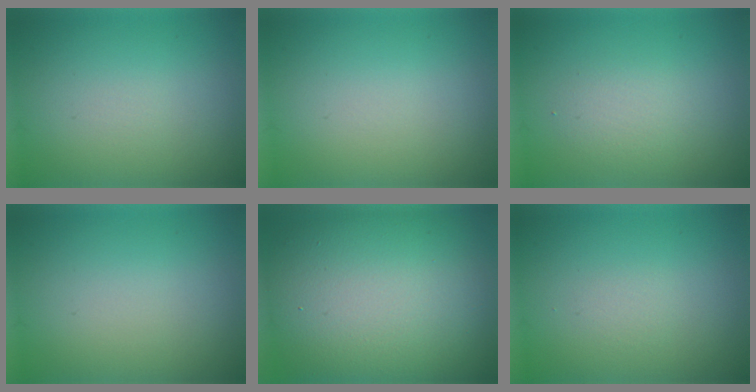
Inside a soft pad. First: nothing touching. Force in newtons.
{"total": 0.0}
{"total": 1.9, "press": 1.9, "slide": 0.0}
{"total": 0.0}
{"total": 15.2, "press": 15.2, "slide": 0.8}
{"total": 0.0}